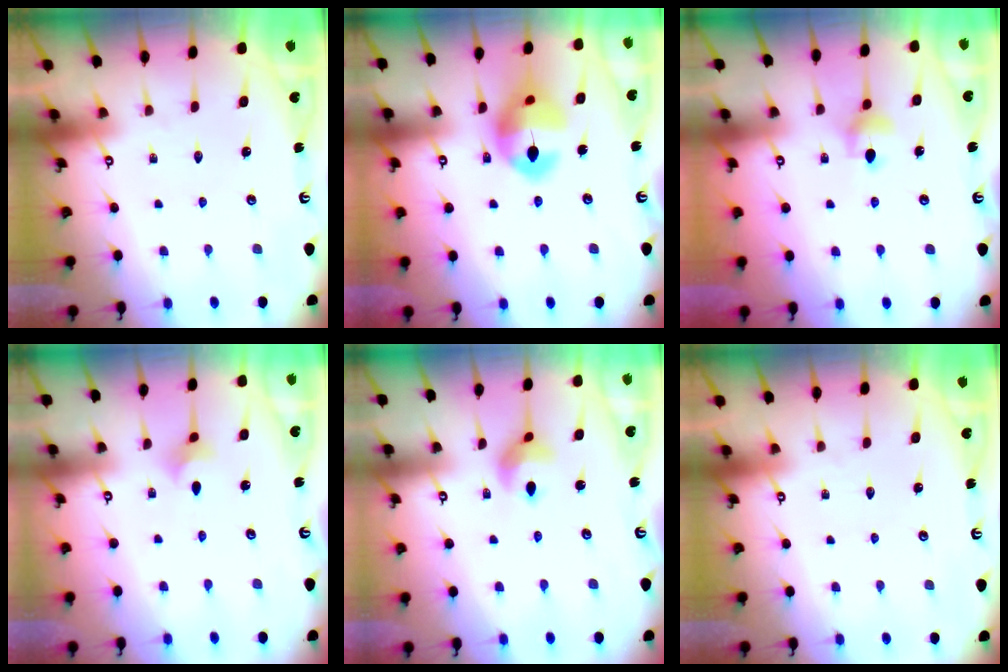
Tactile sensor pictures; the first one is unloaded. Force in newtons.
{"total": 14.5, "press": 14.4, "slide": 1.9}
{"total": 5.6, "press": 5.6, "slide": 0.8}
{"total": 3.3, "press": 3.2, "slide": 0.5}
{"total": 6.7, "press": 6.7, "slide": 0.3}
{"total": 0.0}